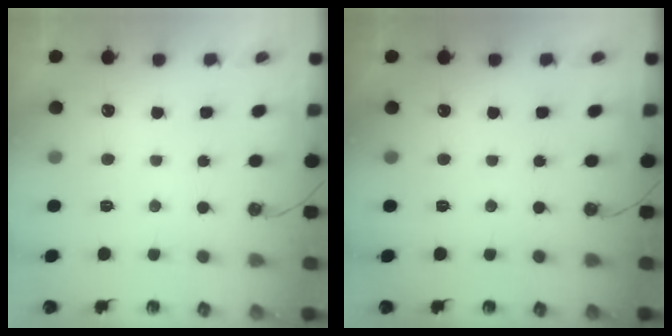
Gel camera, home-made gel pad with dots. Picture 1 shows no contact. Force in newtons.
{"total": 0.0}